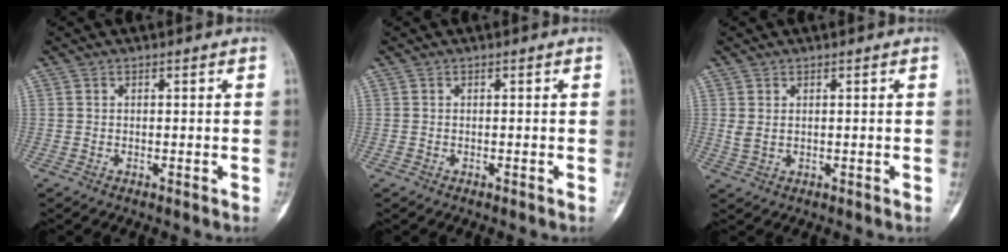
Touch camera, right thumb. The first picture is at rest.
{"total": 0.0}
{"total": 2.0, "force": [0.5, 1.3, 1.5], "torque": [-0.034, 0.003, 0.018]}